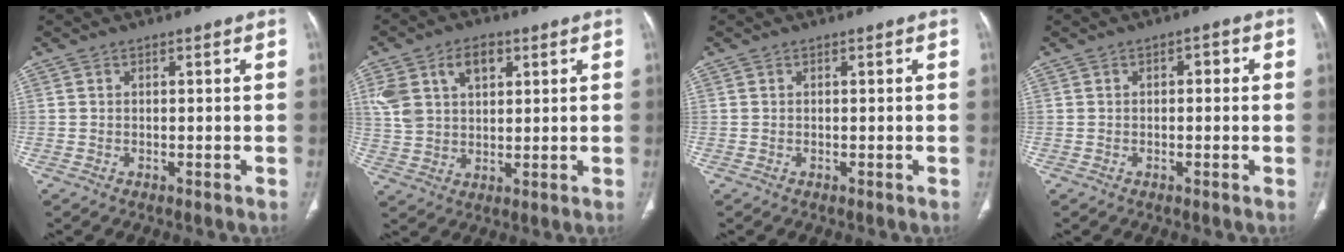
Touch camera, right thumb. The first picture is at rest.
{"total": 10.6, "force": [4.4, 6.8, 6.8], "torque": [-0.117, 0.000, 0.088]}
{"total": 0.0}
{"total": 1.8, "force": [0.3, 1.0, 1.5], "torque": [-0.014, 0.005, -0.001]}